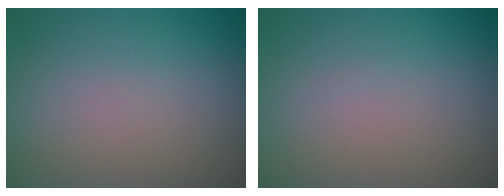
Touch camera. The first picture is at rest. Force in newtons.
{"total": 0.0}